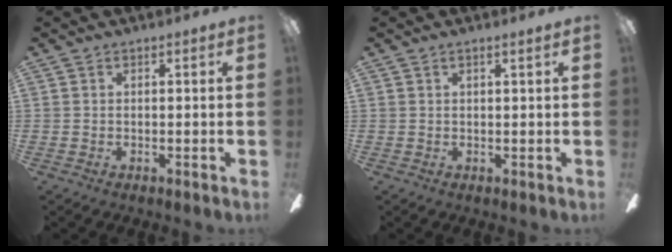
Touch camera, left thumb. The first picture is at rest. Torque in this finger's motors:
{"motor_torque": [-0.17, -0.06, -0.26, 0.50, 0.04]}